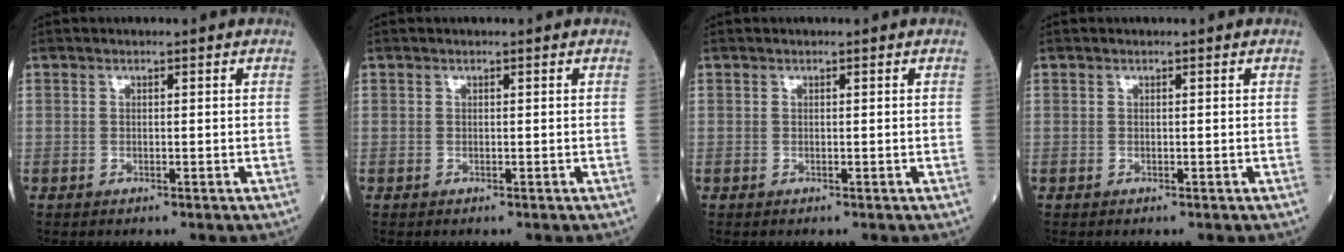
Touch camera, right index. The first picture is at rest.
{"total": 0.0}
{"total": 0.0}
{"total": 0.0}